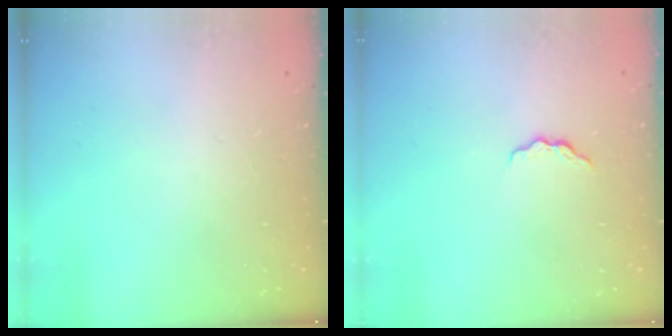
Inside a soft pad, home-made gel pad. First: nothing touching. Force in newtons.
{"total": 3.2, "press": 3.2, "slide": 0.5}